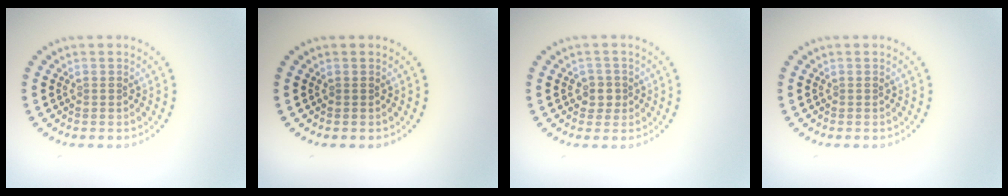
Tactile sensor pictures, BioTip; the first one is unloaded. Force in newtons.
{"total": 0.0}
{"total": 1.6, "press": 1.4, "slide": 0.7}
{"total": 0.0}